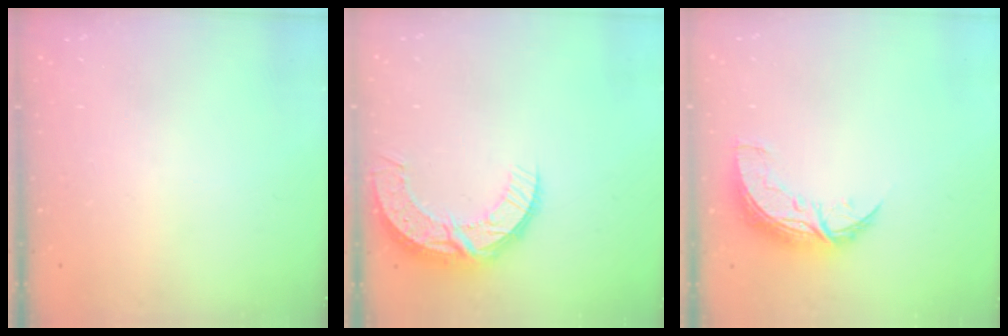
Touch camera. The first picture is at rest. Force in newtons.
{"total": 10.2, "press": 10.2, "slide": 0.8}
{"total": 8.9, "press": 8.9, "slide": 0.6}